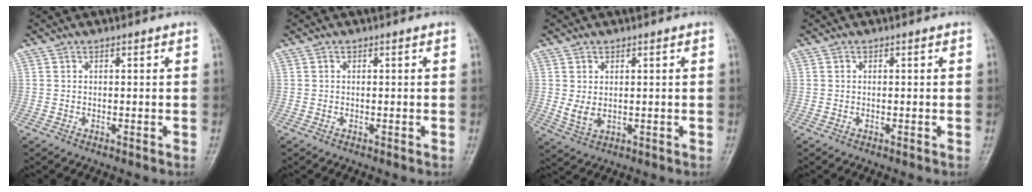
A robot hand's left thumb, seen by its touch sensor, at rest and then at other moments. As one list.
[{"total": 0.0}, {"total": 3.6, "force": [0.5, 2.2, 2.7], "torque": [-0.050, -0.008, 0.017]}, {"total": 0.0}]